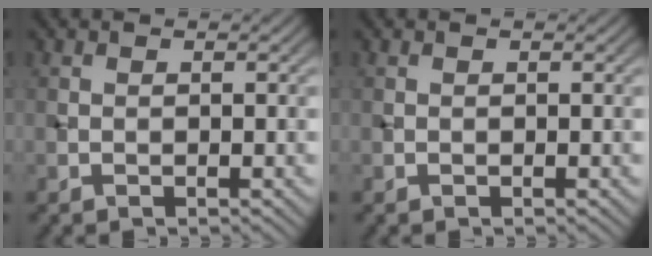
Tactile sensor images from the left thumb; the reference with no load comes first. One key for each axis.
{"total": 0.0}